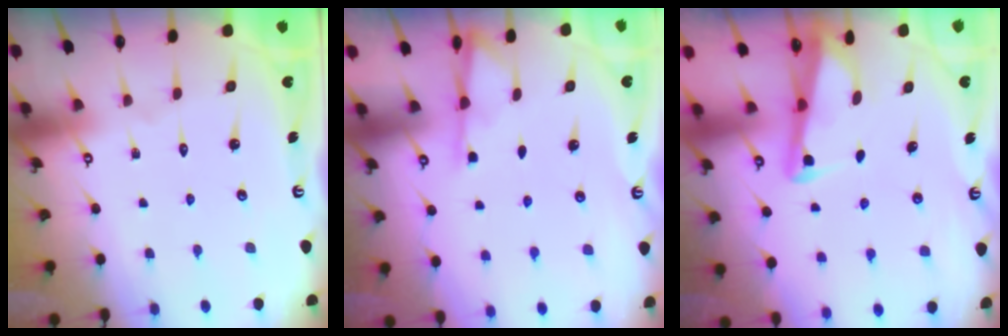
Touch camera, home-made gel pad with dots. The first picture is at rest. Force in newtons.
{"total": 2.7, "press": 2.7, "slide": 0.5}
{"total": 2.7, "press": 2.6, "slide": 0.3}